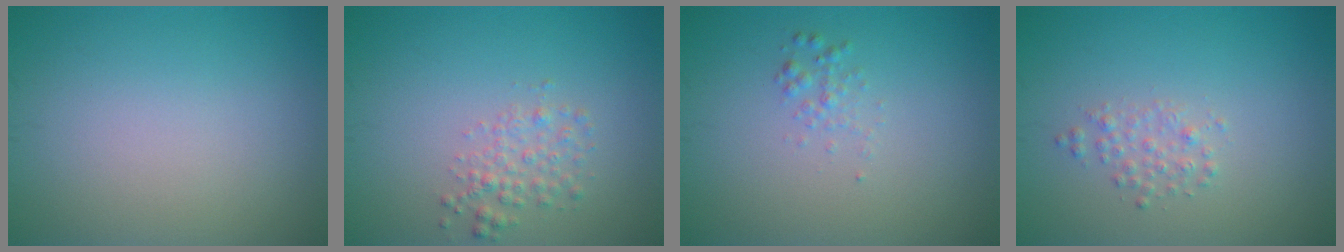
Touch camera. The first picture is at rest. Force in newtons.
{"total": 2.0, "press": 2.0, "slide": 0.1}
{"total": 1.0, "press": 1.0, "slide": 0.0}
{"total": 1.4, "press": 1.4, "slide": 0.0}